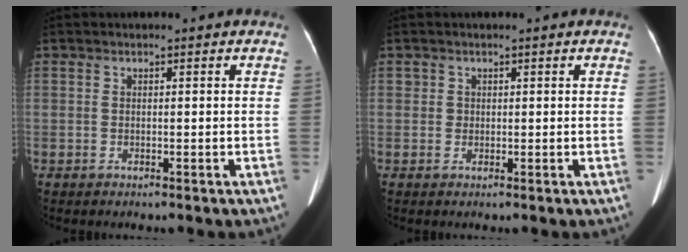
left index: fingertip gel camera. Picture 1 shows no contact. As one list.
[{"total": 0.9, "force": [0.0, 0.9, -0.2], "torque": [0.008, -0.001, -0.003]}]